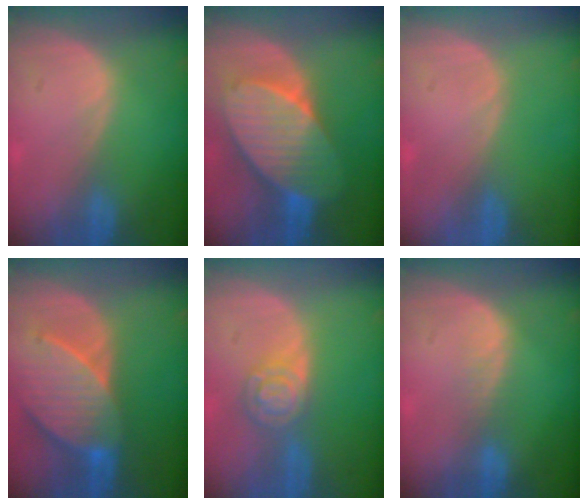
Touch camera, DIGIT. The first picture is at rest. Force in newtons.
{"total": 10.1, "press": 10.1, "slide": 0.6}
{"total": 0.0}
{"total": 9.6, "press": 8.7, "slide": 4.0}
{"total": 5.4, "press": 4.8, "slide": 2.5}
{"total": 2.0, "press": 2.0, "slide": 0.1}